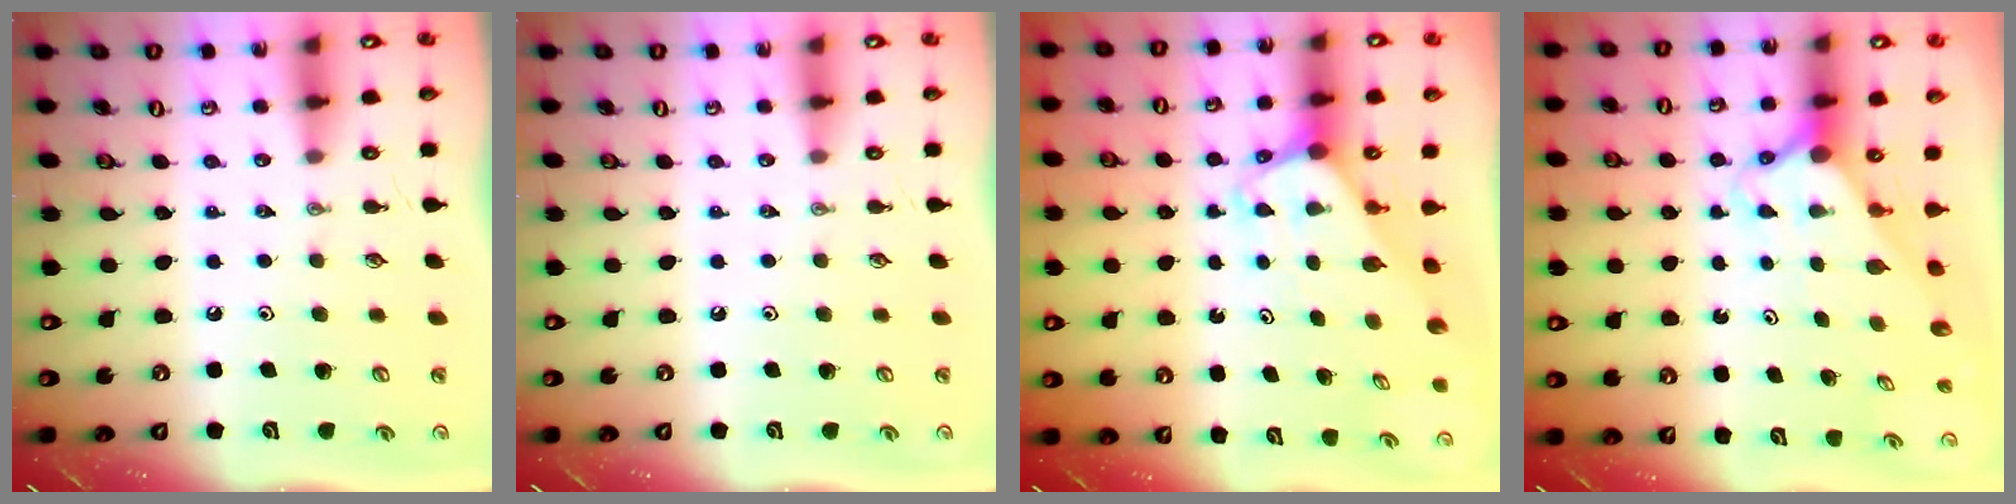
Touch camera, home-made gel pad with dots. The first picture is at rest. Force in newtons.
{"total": 0.0}
{"total": 2.1, "press": 2.1, "slide": 0.1}
{"total": 2.7, "press": 2.7, "slide": 0.2}